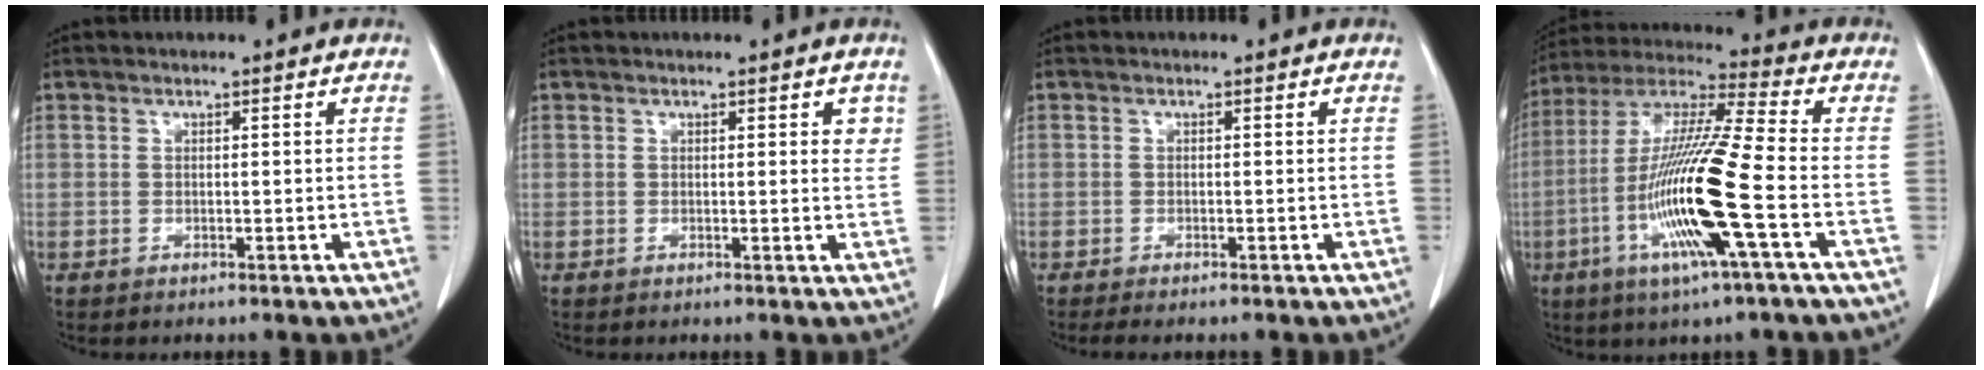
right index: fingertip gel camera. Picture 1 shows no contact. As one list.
[{"total": 2.2, "force": [1.0, 0.9, 1.7], "torque": [-0.017, -0.002, 0.007]}, {"total": 1.6, "force": [-1.3, 0.1, 0.8], "torque": [-0.017, -0.006, -0.021]}, {"total": 17.2, "force": [-5.0, -0.2, 16.5], "torque": [-0.335, -0.014, -0.101]}]